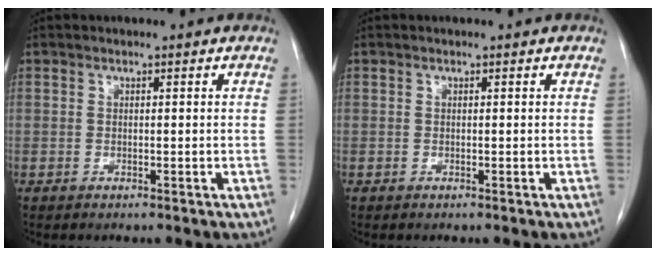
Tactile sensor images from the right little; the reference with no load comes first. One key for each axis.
{"total": 0.0}